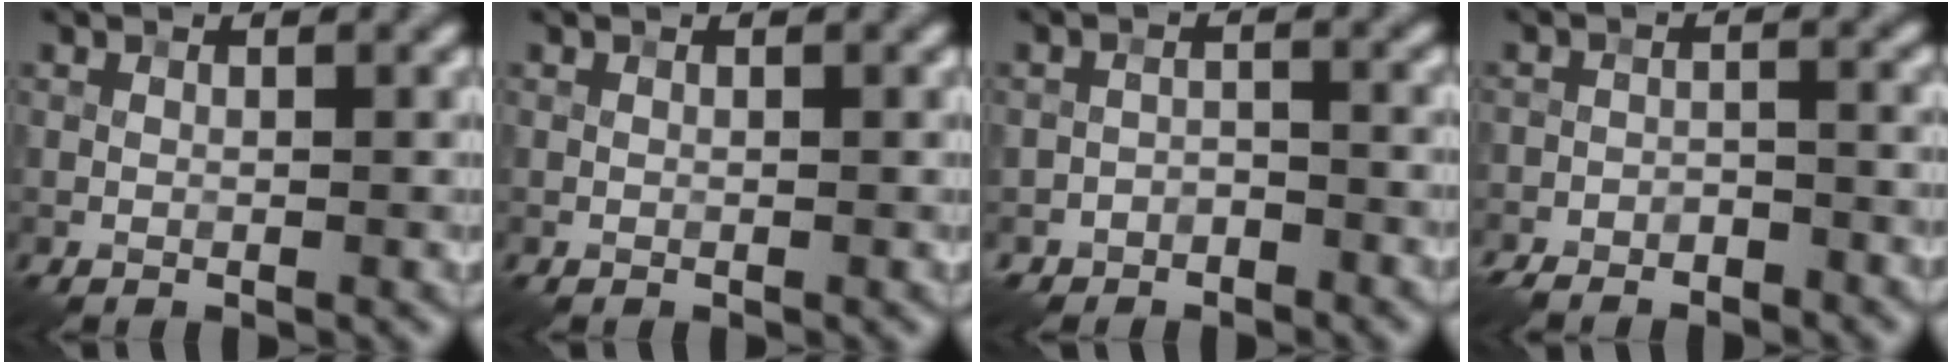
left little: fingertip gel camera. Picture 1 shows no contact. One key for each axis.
{"total": 0.0}
{"total": 2.6, "fx": -2.2, "fy": 1.4, "fz": 0.1, "tx": 0.006, "ty": 0.016, "tz": -0.036}
{"total": 4.2, "fx": -3.9, "fy": 1.4, "fz": 1.0, "tx": -0.016, "ty": 0.003, "tz": -0.065}